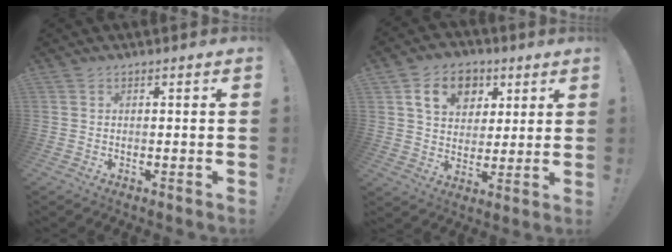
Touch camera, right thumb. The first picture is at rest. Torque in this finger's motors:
{"motor_torque": [-0.40, 0.69, 0.37, -0.11, 0.01]}